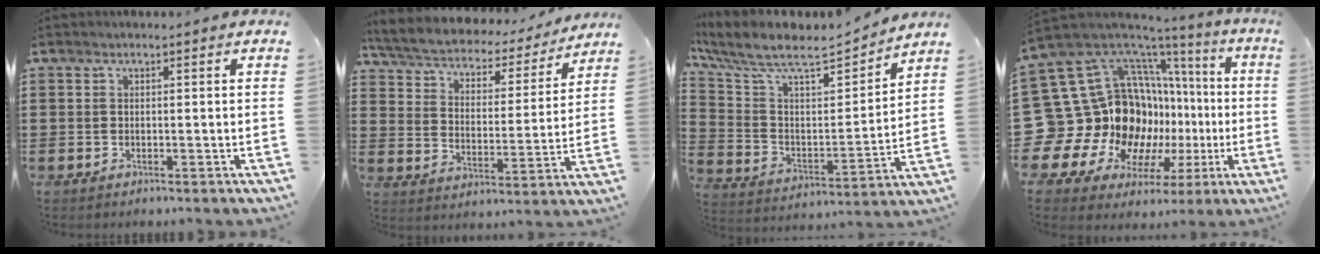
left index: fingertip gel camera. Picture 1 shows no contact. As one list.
[{"total": 4.4, "force": [4.1, 1.0, 1.0], "torque": [-0.043, -0.030, 0.063]}, {"total": 7.9, "force": [6.9, 1.6, 3.6], "torque": [-0.107, -0.053, 0.112]}, {"total": 21.7, "force": [-0.4, 17.8, 12.4], "torque": [-0.296, -0.066, 0.055]}]